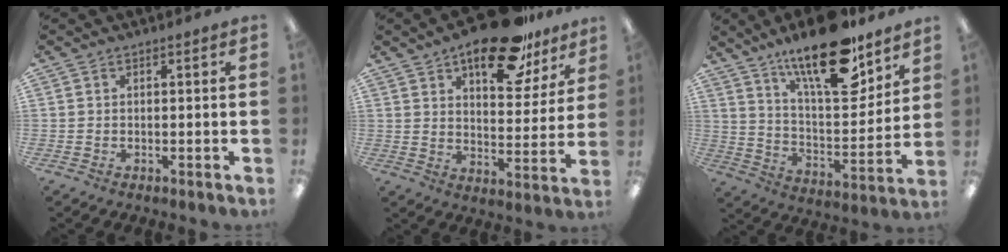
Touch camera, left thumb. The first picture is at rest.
{"total": 18.4, "force": [12.8, 8.0, 10.5], "torque": [-0.136, -0.071, 0.210]}
{"total": 21.1, "force": [15.1, 7.1, 13.0], "torque": [-0.206, -0.094, 0.251]}